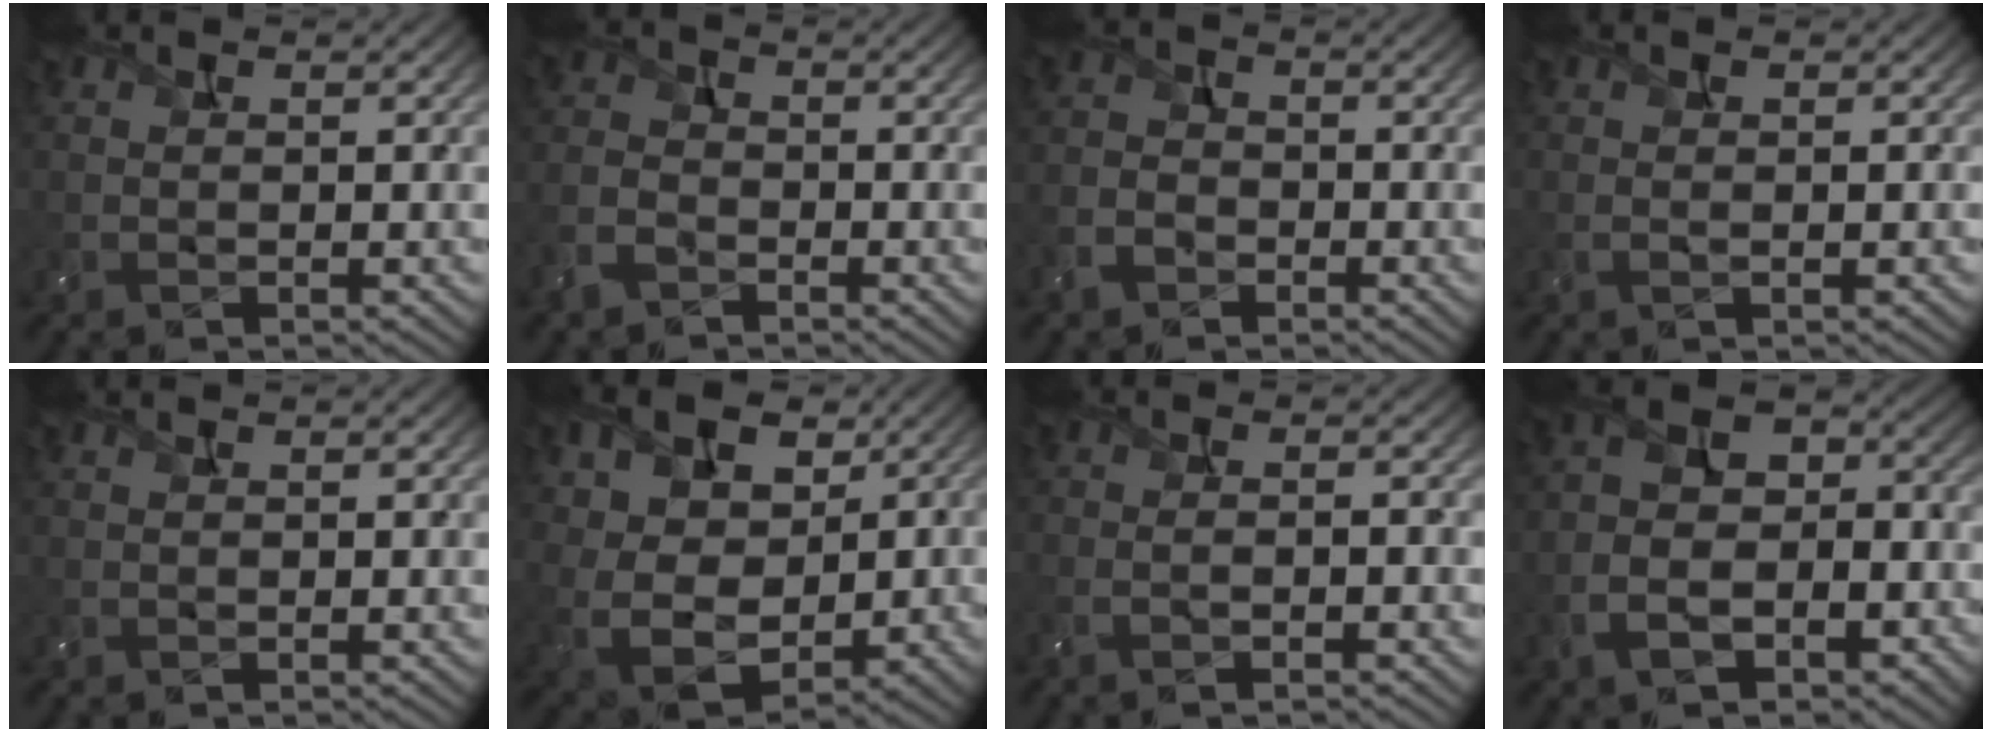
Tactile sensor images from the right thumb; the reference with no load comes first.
{"total": 4.2, "force": [-2.6, 2.5, 2.1], "torque": [-0.056, -0.005, -0.069]}
{"total": 3.4, "force": [-2.1, 2.3, 1.5], "torque": [-0.040, -0.002, -0.055]}
{"total": 1.1, "force": [0.0, 0.3, 1.1], "torque": [-0.019, 0.000, 0.001]}
{"total": 0.0}
{"total": 12.9, "force": [2.8, 9.3, 8.5], "torque": [-0.179, 0.011, 0.055]}
{"total": 3.0, "force": [-1.3, 0.7, 2.6], "torque": [-0.035, 0.008, -0.032]}
{"total": 11.4, "force": [-5.0, 6.9, 7.6], "torque": [-0.154, -0.028, -0.095]}